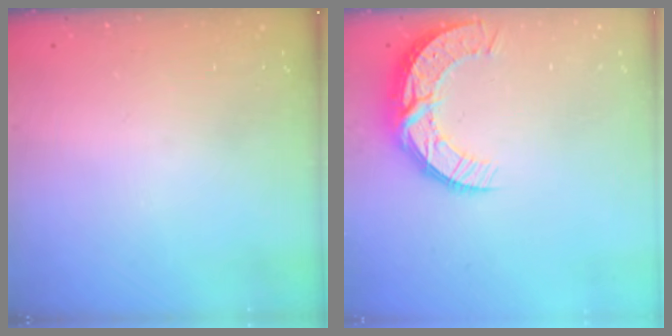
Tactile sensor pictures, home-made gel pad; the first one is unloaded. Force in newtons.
{"total": 10.2, "press": 10.2, "slide": 0.8}